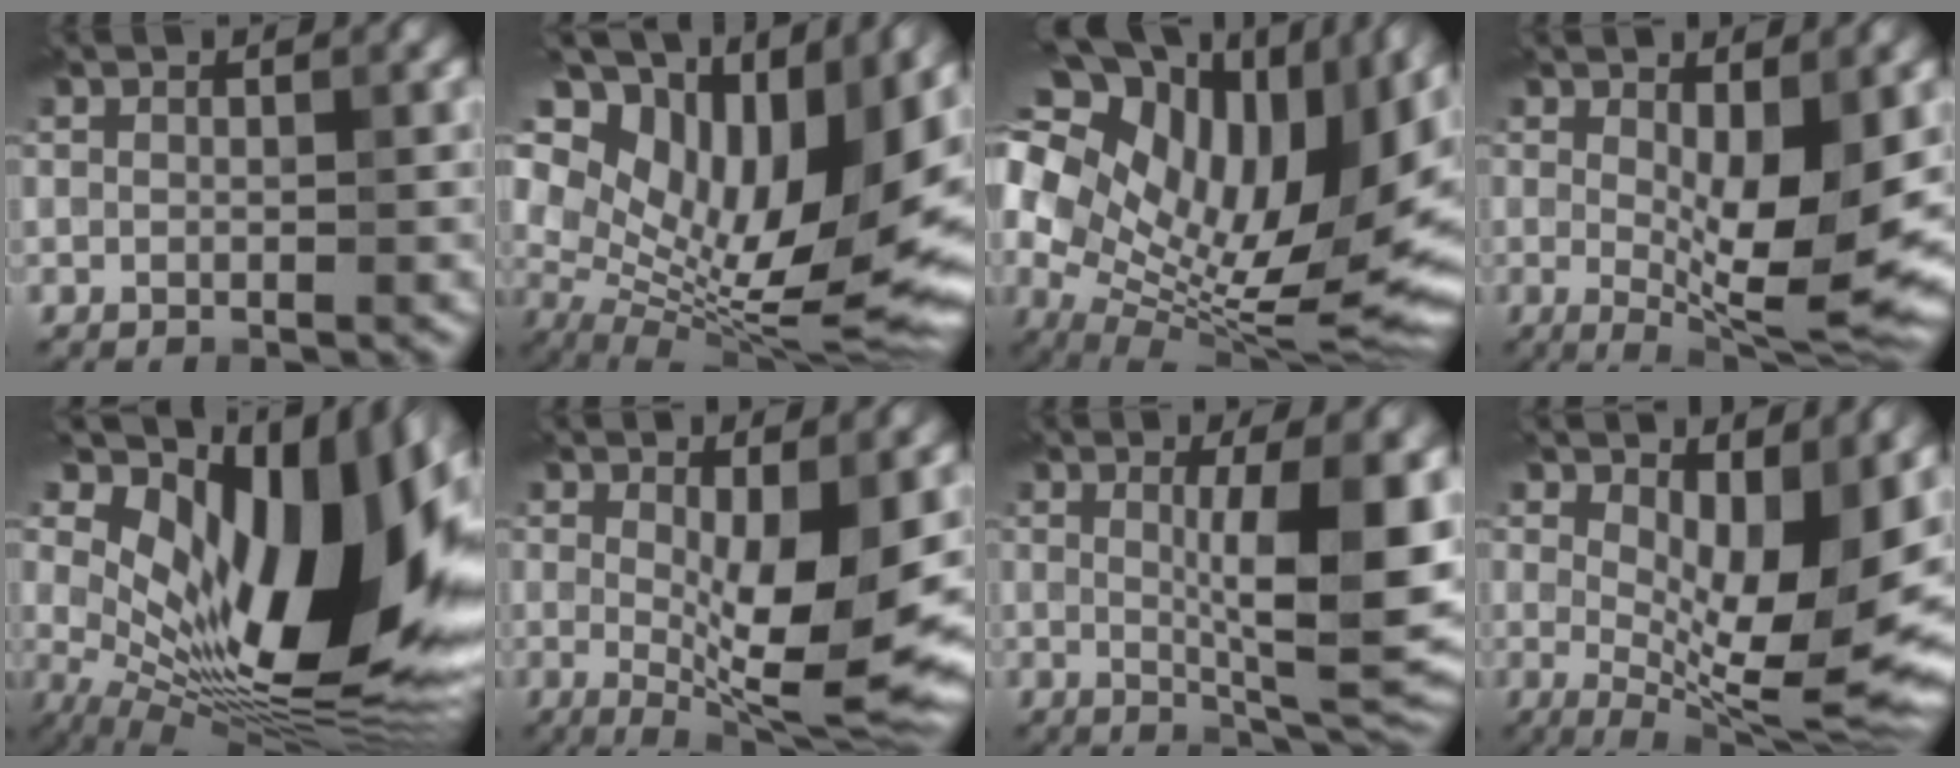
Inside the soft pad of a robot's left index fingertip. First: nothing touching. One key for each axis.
{"total": 17.0, "fx": 7.4, "fy": 7.6, "fz": 13.3, "tx": -0.220, "ty": 0.023, "tz": 0.149}
{"total": 20.7, "fx": 5.2, "fy": 11.2, "fz": 16.6, "tx": -0.291, "ty": 0.026, "tz": 0.132}
{"total": 7.7, "fx": -0.2, "fy": 2.4, "fz": 7.3, "tx": -0.125, "ty": -0.013, "tz": 0.005}
{"total": 18.1, "fx": 3.6, "fy": 9.2, "fz": 15.2, "tx": -0.230, "ty": 0.012, "tz": 0.057}
{"total": 8.8, "fx": -0.4, "fy": 2.3, "fz": 8.5, "tx": -0.141, "ty": -0.021, "tz": 0.002}
{"total": 9.7, "fx": 0.7, "fy": 2.0, "fz": 9.5, "tx": -0.132, "ty": -0.011, "tz": 0.018}
{"total": 10.8, "fx": 1.4, "fy": 4.2, "fz": 9.9, "tx": -0.142, "ty": -0.019, "tz": 0.026}